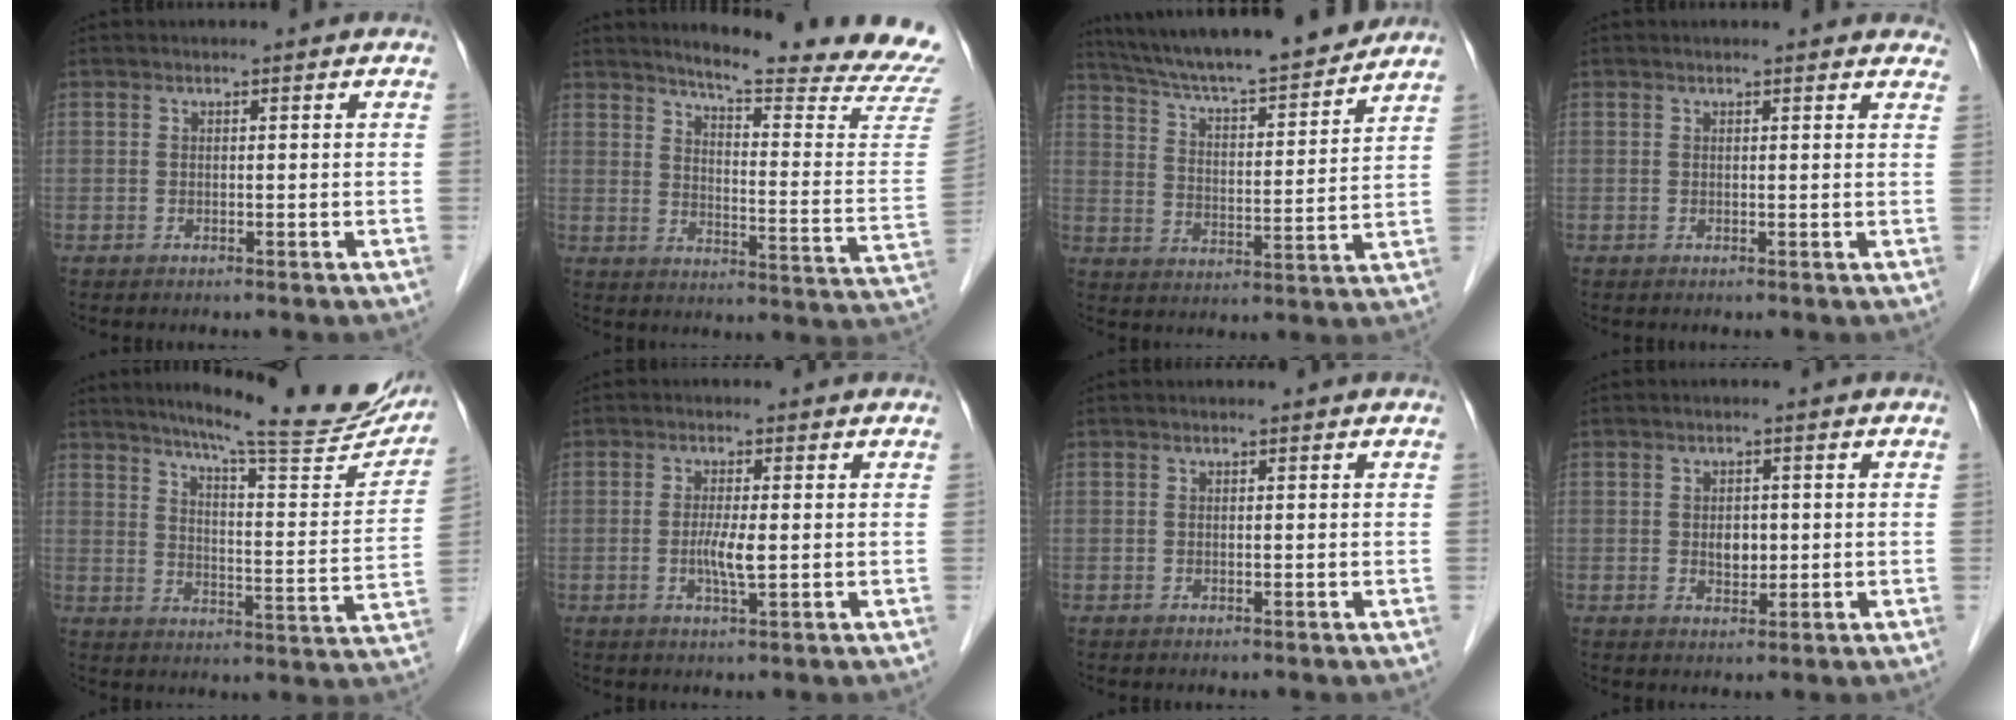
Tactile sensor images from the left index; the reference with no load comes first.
{"total": 21.5, "force": [19.9, -0.6, 8.0], "torque": [-0.111, -0.123, 0.237]}
{"total": 19.2, "force": [17.3, 1.8, 8.1], "torque": [-0.132, 0.008, 0.266]}
{"total": 6.2, "force": [5.7, 2.0, 1.4], "torque": [0.015, 0.004, 0.045]}
{"total": 22.3, "force": [19.1, 2.0, 11.3], "torque": [-0.153, -0.044, 0.245]}
{"total": 3.8, "force": [-0.3, 0.6, 3.7], "torque": [-0.069, -0.008, -0.005]}
{"total": 0.0}
{"total": 2.8, "force": [0.0, 2.0, 2.0], "torque": [-0.029, 0.000, 0.006]}